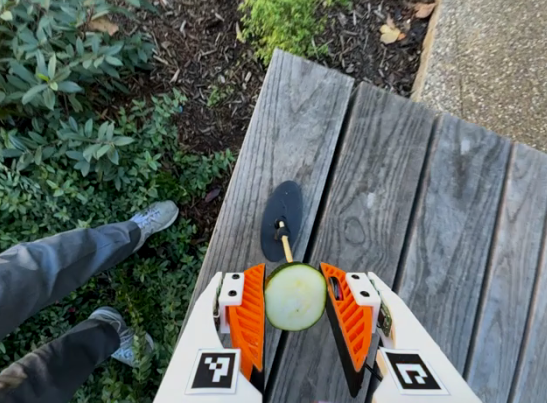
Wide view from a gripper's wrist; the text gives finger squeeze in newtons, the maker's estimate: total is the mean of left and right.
{"total": 12.2, "left": 12.5, "right": 11.9}